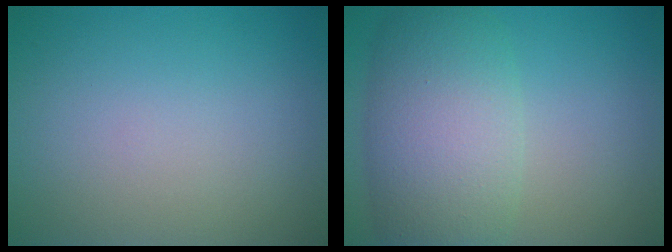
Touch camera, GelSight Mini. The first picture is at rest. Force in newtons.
{"total": 7.6, "press": 7.6, "slide": 0.6}